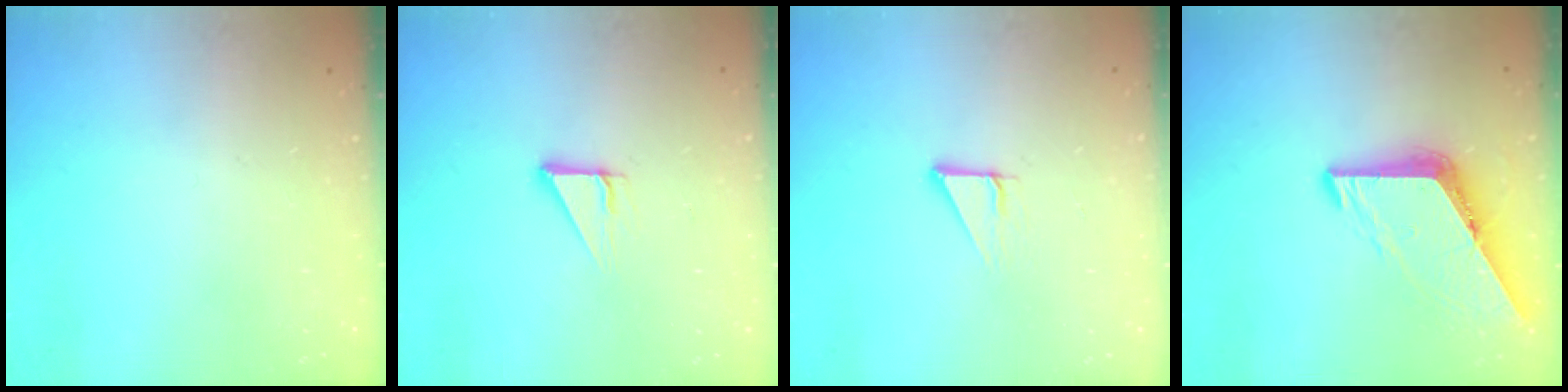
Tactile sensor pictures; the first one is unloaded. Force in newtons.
{"total": 3.8, "press": 3.8, "slide": 0.2}
{"total": 2.9, "press": 2.9, "slide": 0.2}
{"total": 8.2, "press": 8.2, "slide": 0.6}